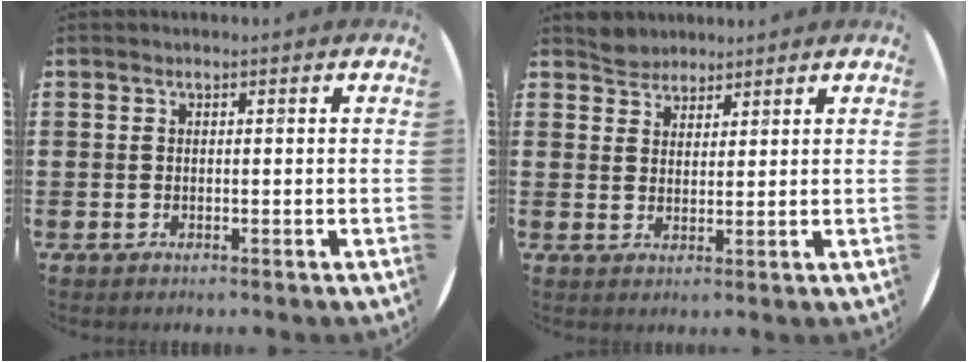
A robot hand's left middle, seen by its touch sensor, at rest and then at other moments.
{"total": 2.8, "force": [2.6, 0.9, -0.5], "torque": [0.001, 0.004, 0.052]}